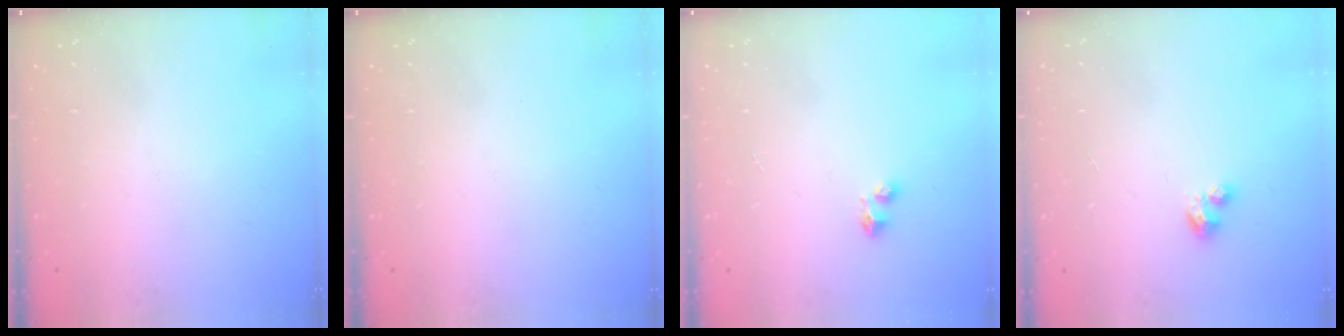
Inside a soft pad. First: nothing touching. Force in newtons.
{"total": 0.0}
{"total": 3.5, "press": 3.4, "slide": 0.5}
{"total": 3.5, "press": 3.4, "slide": 0.3}